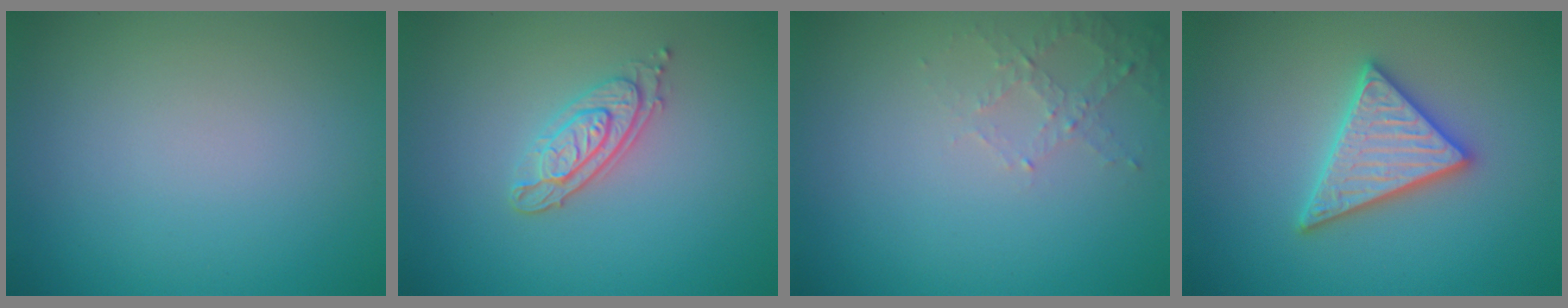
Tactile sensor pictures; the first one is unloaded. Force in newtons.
{"total": 2.9, "press": 2.6, "slide": 1.4}
{"total": 1.8, "press": 1.7, "slide": 0.5}
{"total": 4.7, "press": 4.7, "slide": 0.6}